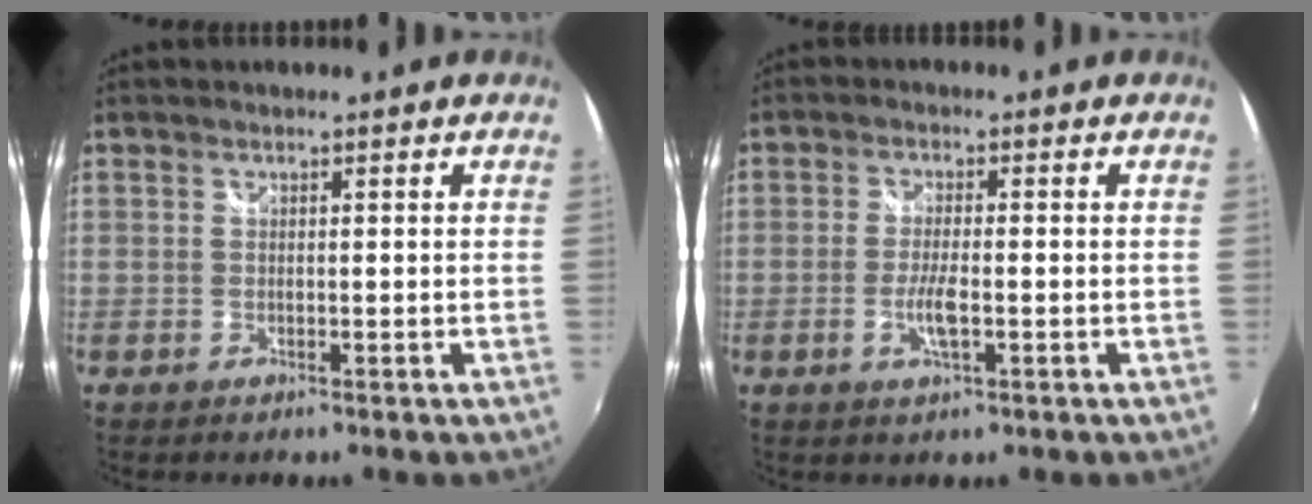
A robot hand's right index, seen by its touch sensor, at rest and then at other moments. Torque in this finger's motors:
{"motor_torque": [1.05, 0.20, 0.35, 0.08]}